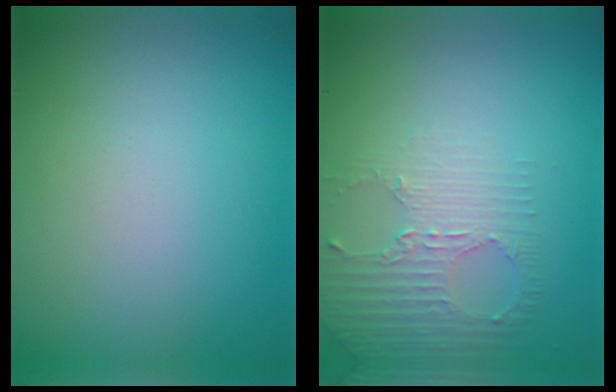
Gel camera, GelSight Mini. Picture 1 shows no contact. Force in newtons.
{"total": 2.9, "press": 2.3, "slide": 1.8}